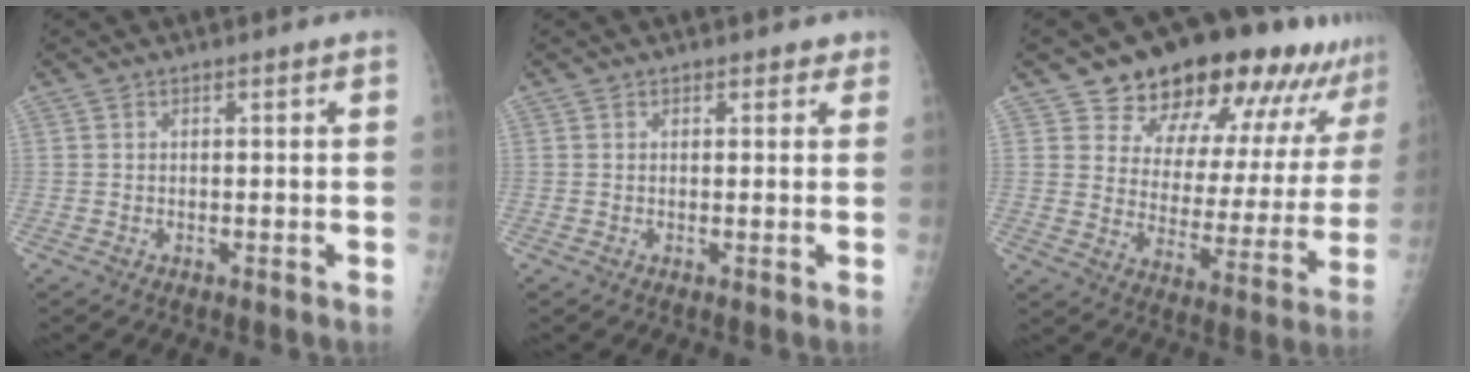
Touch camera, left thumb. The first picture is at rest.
{"total": 1.6, "force": [1.1, 1.1, 0.4], "torque": [0.014, -0.004, 0.007]}
{"total": 21.9, "force": [16.6, 9.6, 10.5], "torque": [-0.108, -0.080, 0.226]}